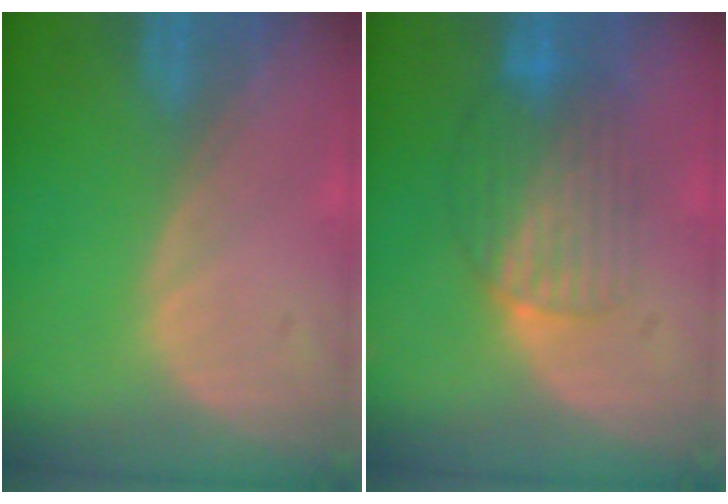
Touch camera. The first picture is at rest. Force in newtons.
{"total": 6.9, "press": 6.8, "slide": 1.3}